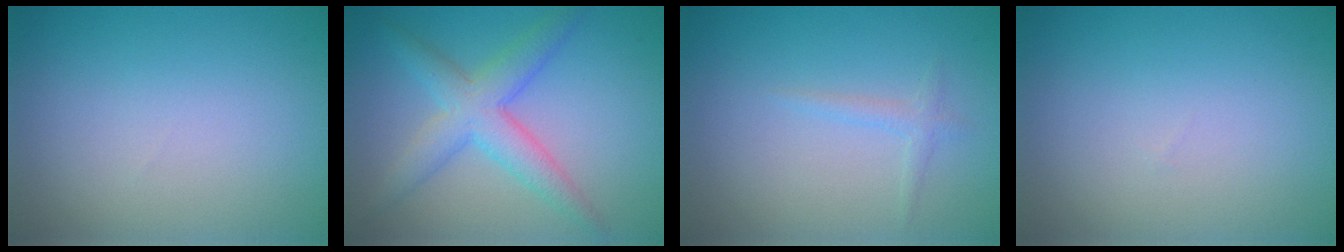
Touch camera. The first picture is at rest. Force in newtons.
{"total": 4.7, "press": 4.7, "slide": 0.2}
{"total": 0.6, "press": 0.6, "slide": 0.1}
{"total": 0.0}